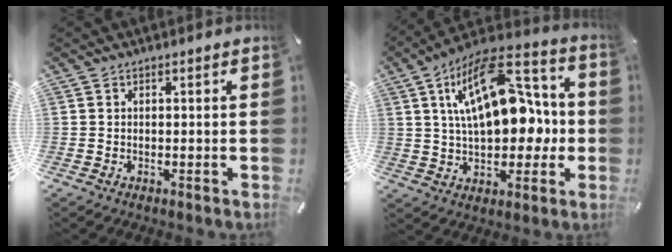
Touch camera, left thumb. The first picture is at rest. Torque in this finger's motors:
{"motor_torque": [2.57, 2.44, 1.67, -1.10, 0.51]}